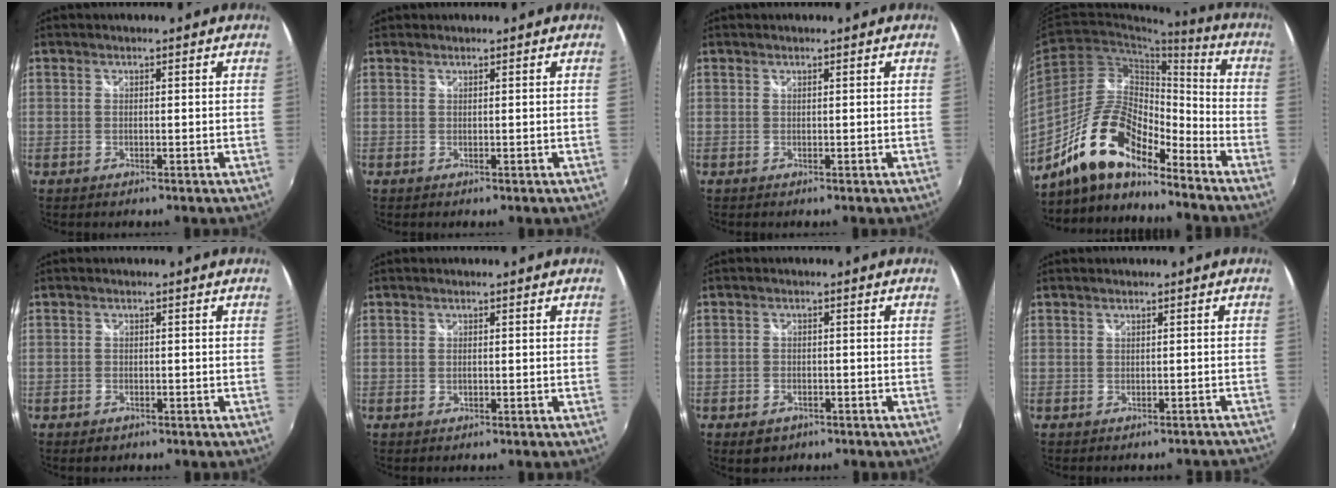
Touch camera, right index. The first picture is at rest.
{"total": 0.5, "force": [0.3, 0.4, -0.1], "torque": [0.002, 0.001, 0.004]}
{"total": 0.0}
{"total": 16.2, "force": [-12.3, 5.1, 9.2], "torque": [-0.179, 0.004, -0.230]}
{"total": 1.9, "force": [-1.2, 1.4, 0.6], "torque": [-0.016, -0.004, -0.017]}
{"total": 0.8, "force": [-0.1, 0.5, 0.6], "torque": [-0.013, -0.001, -0.002]}
{"total": 4.1, "force": [-2.5, 2.8, 1.5], "torque": [-0.042, -0.005, -0.035]}
{"total": 4.2, "force": [-3.9, 1.2, 0.7], "torque": [-0.002, 0.005, -0.033]}